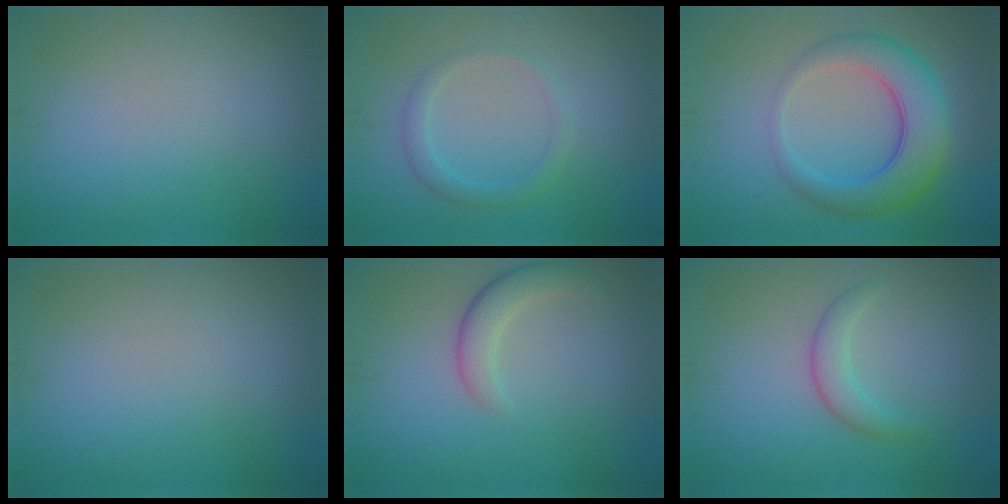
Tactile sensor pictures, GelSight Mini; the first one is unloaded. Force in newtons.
{"total": 1.9, "press": 1.9, "slide": 0.1}
{"total": 6.3, "press": 6.3, "slide": 0.3}
{"total": 0.0}
{"total": 2.8, "press": 2.7, "slide": 0.3}
{"total": 2.1, "press": 2.1, "slide": 0.2}